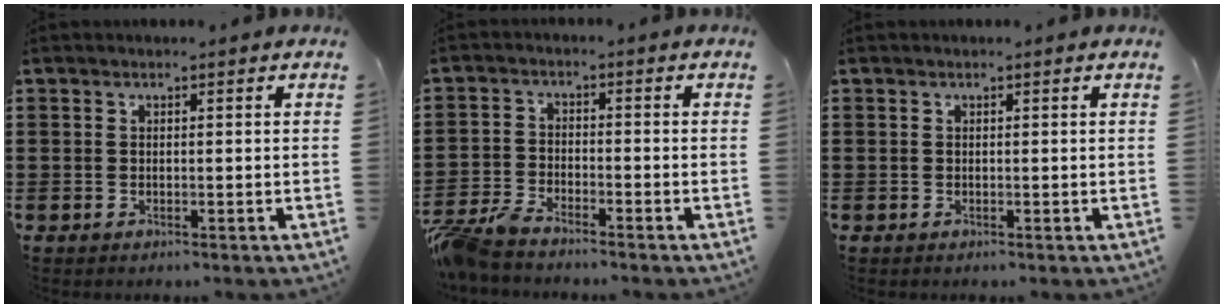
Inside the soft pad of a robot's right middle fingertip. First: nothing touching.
{"total": 4.4, "force": [-4.1, 0.4, 1.4], "torque": [-0.061, -0.013, -0.091]}
{"total": 0.0}